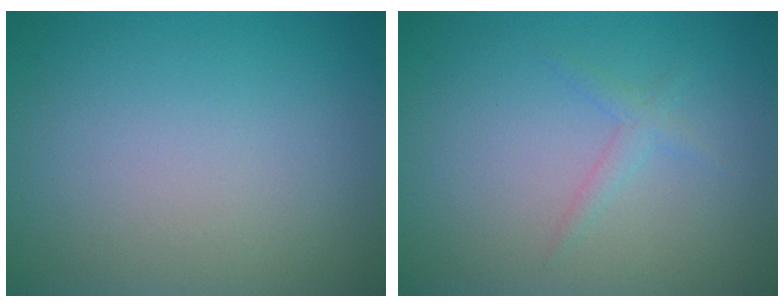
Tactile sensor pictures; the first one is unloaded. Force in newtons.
{"total": 1.1, "press": 1.1, "slide": 0.0}